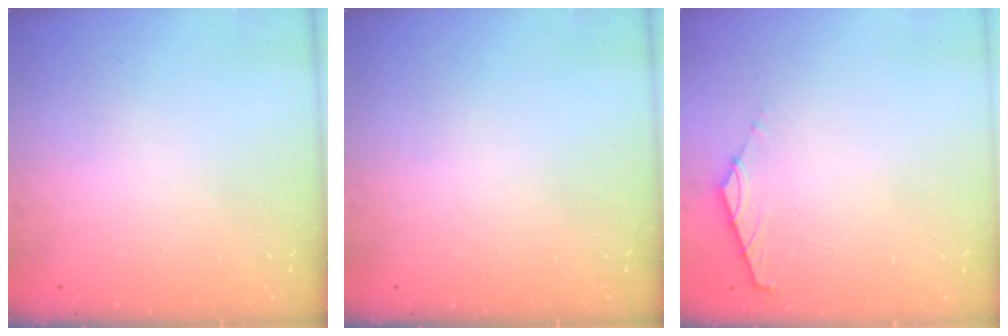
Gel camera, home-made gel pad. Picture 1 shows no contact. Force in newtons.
{"total": 0.0}
{"total": 1.7, "press": 1.6, "slide": 0.4}